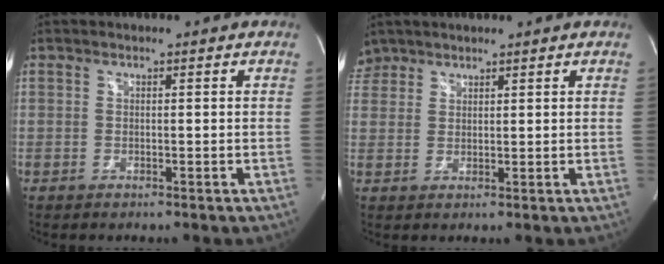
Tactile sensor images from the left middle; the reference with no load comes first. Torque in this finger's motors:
{"motor_torque": [1.03, -1.10, 0.52, -0.20]}